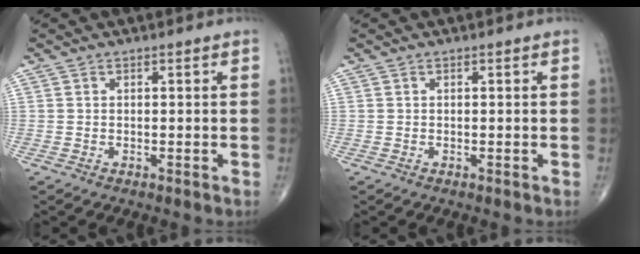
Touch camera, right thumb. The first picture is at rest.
{"total": 0.0}